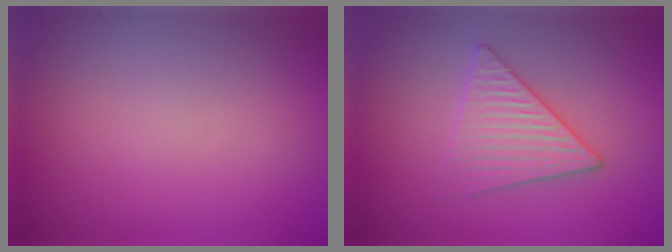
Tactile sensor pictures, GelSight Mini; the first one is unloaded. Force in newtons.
{"total": 3.2, "press": 3.2, "slide": 0.6}